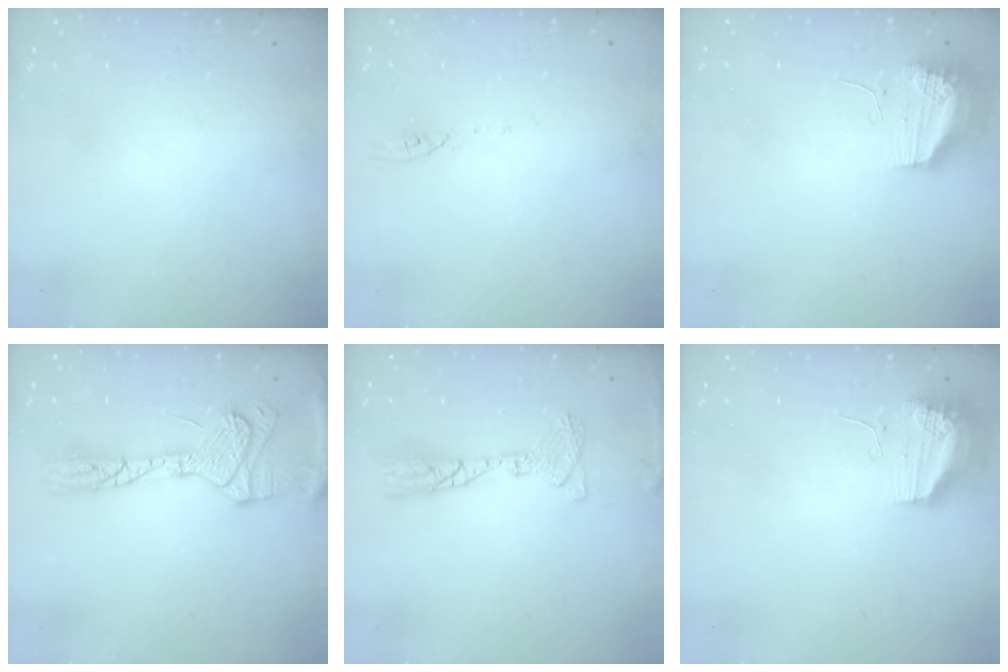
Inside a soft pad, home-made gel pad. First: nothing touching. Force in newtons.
{"total": 2.9, "press": 2.9, "slide": 0.4}
{"total": 11.5, "press": 11.1, "slide": 3.1}
{"total": 18.8, "press": 18.6, "slide": 2.7}
{"total": 15.3, "press": 13.3, "slide": 7.6}
{"total": 11.5, "press": 11.1, "slide": 3.1}